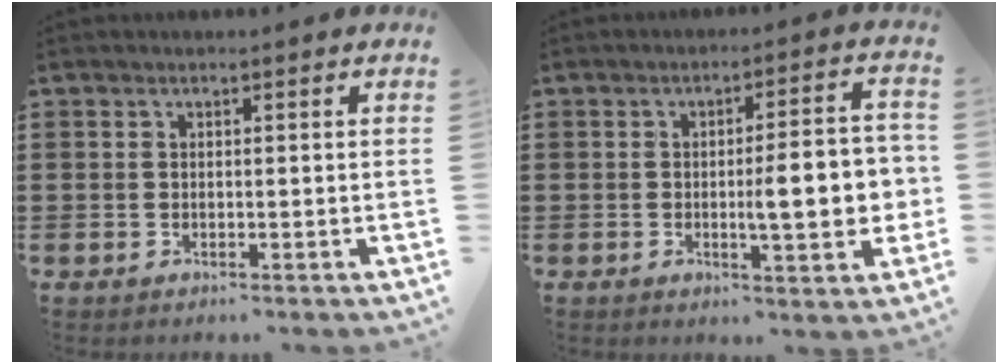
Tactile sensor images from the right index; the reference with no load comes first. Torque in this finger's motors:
{"motor_torque": [1.99, 0.15, 1.01, 0.15]}